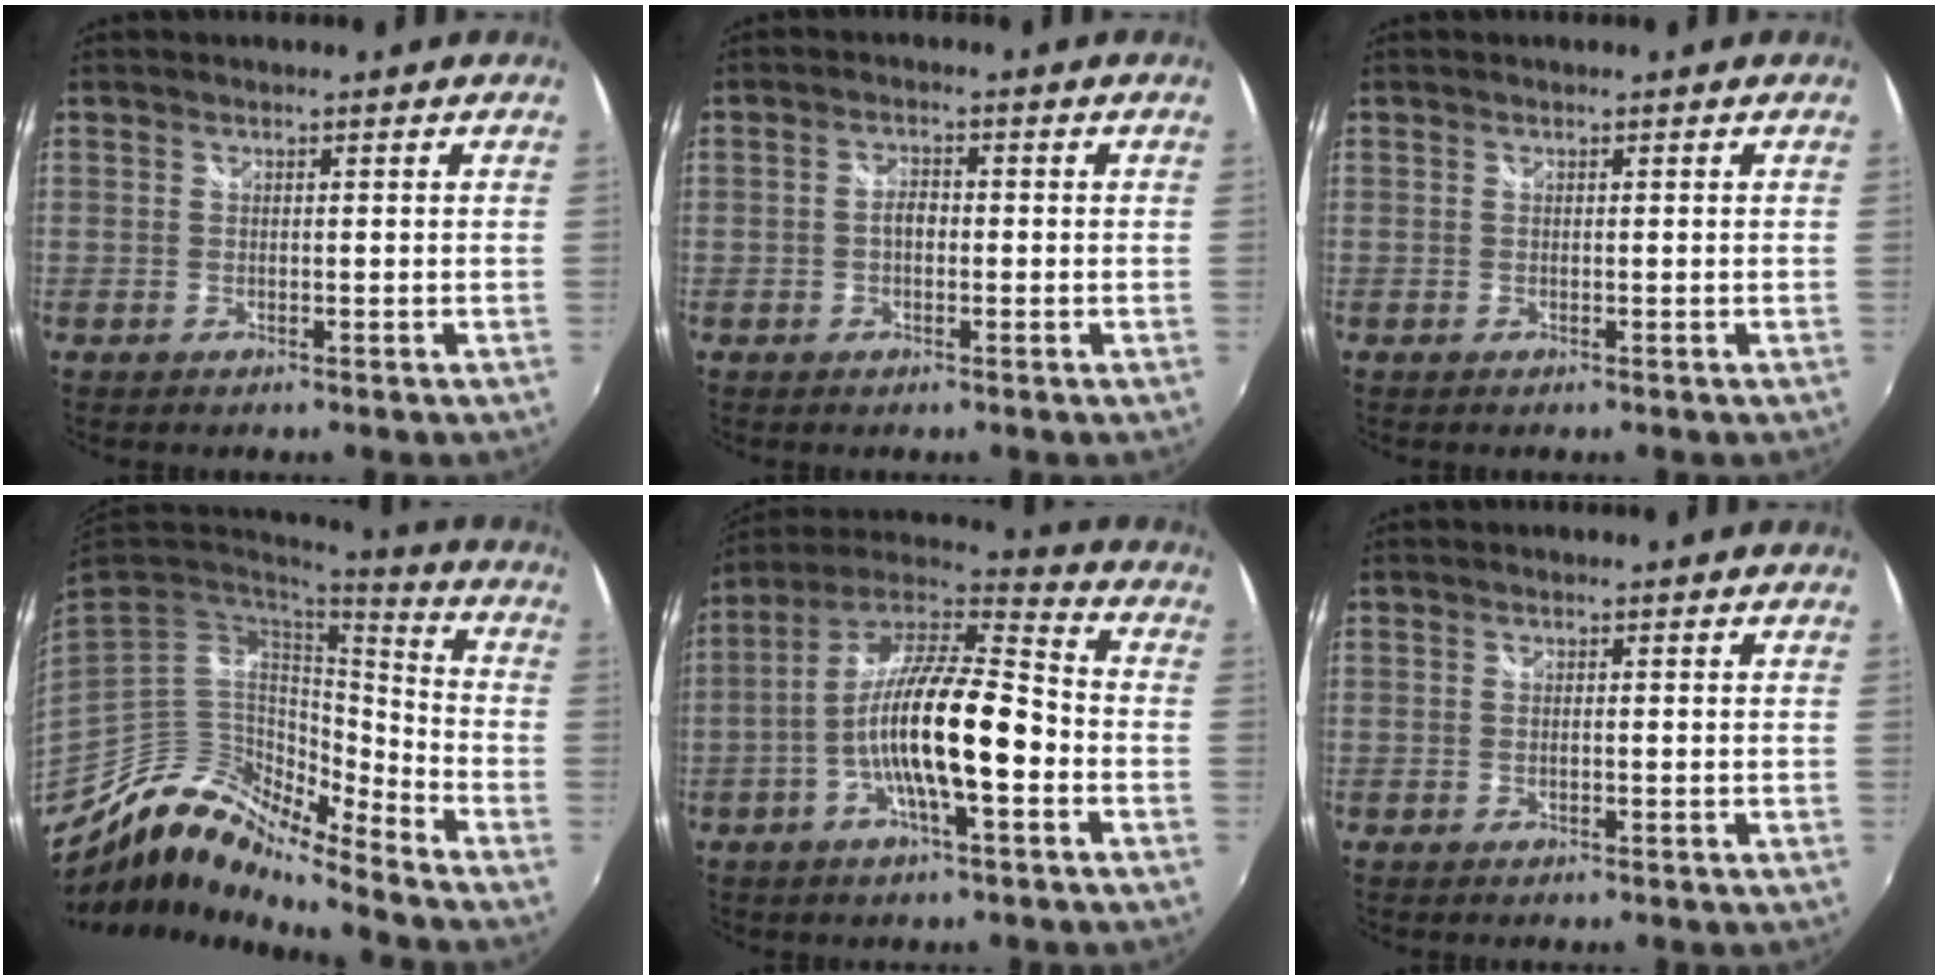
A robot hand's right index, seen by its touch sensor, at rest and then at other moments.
{"total": 2.3, "force": [-0.3, 1.4, 1.7], "torque": [-0.030, 0.007, -0.009]}
{"total": 0.0}
{"total": 10.6, "force": [-9.5, 2.2, 4.3], "torque": [-0.073, 0.012, -0.194]}
{"total": 16.4, "force": [-4.2, 3.7, 15.4], "torque": [-0.276, 0.003, -0.086]}
{"total": 0.0}